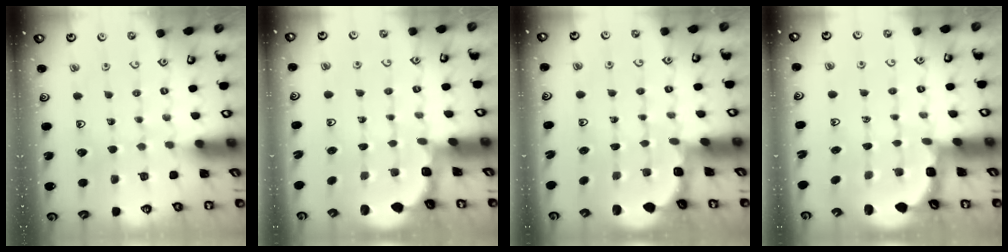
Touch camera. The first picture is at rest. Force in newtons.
{"total": 1.9, "press": 1.8, "slide": 0.7}
{"total": 1.8, "press": 1.6, "slide": 0.7}
{"total": 2.7, "press": 2.1, "slide": 1.7}